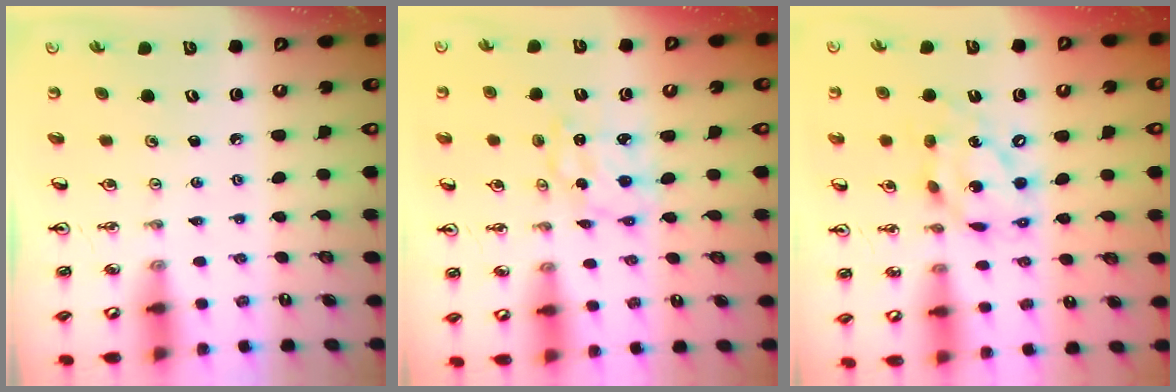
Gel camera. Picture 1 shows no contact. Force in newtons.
{"total": 2.6, "press": 2.6, "slide": 0.3}
{"total": 16.1, "press": 16.0, "slide": 1.9}